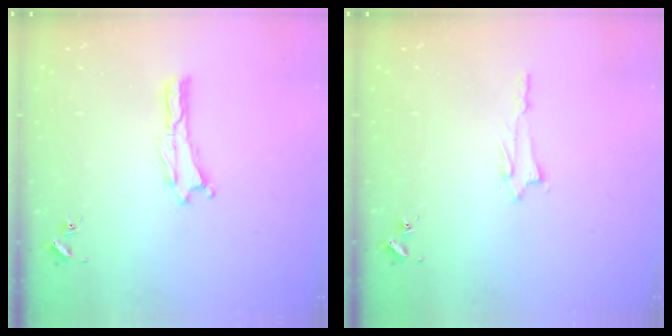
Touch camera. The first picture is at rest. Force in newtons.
{"total": 1.4, "press": 1.4, "slide": 0.2}